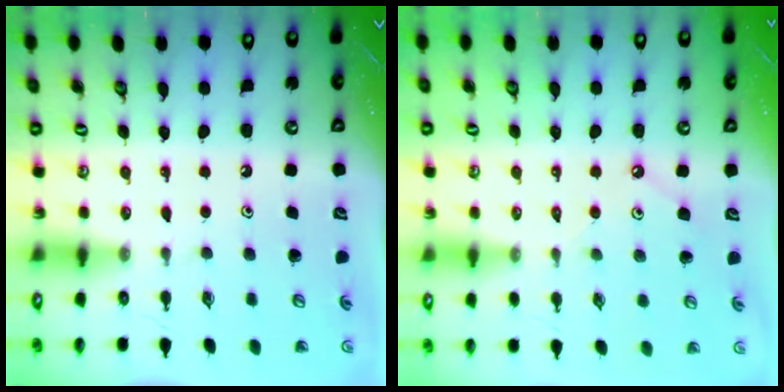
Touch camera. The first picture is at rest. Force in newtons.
{"total": 2.4, "press": 2.4, "slide": 0.4}